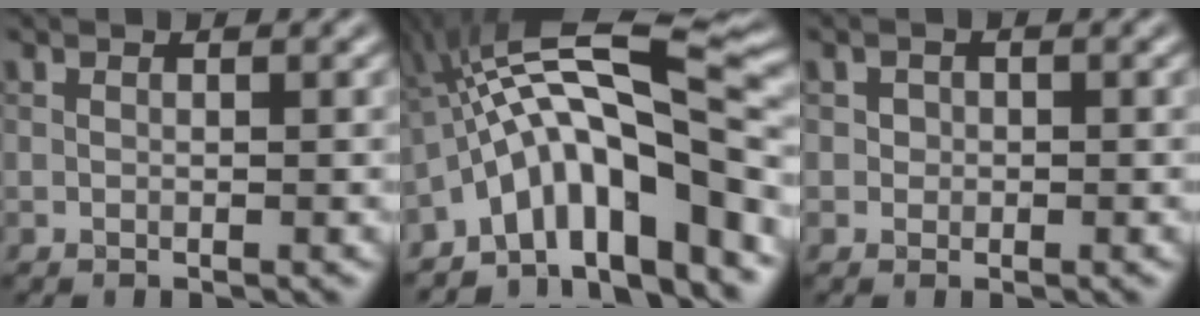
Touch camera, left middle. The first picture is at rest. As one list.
[{"total": 12.3, "force": [-4.4, 3.2, 11.0], "torque": [-0.164, 0.030, -0.079]}, {"total": 0.9, "force": [0.0, 0.9, 0.2], "torque": [0.004, -0.002, 0.000]}]